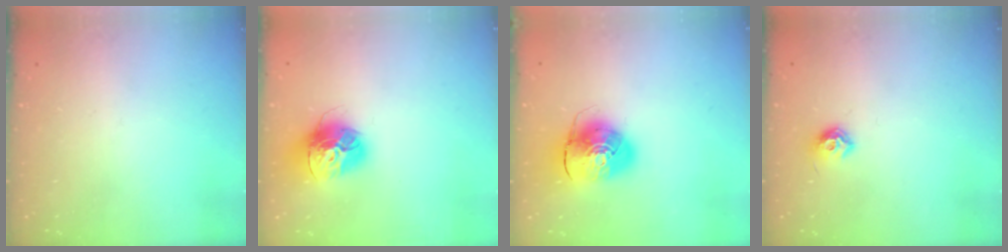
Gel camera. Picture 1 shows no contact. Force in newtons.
{"total": 15.1, "press": 15.0, "slide": 1.5}
{"total": 10.8, "press": 10.6, "slide": 1.8}
{"total": 7.9, "press": 7.8, "slide": 0.9}